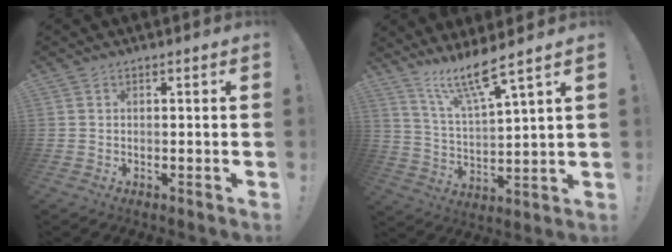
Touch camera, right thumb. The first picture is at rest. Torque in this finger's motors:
{"motor_torque": [-0.04, 0.05, 0.15, 0.22, 0.13]}